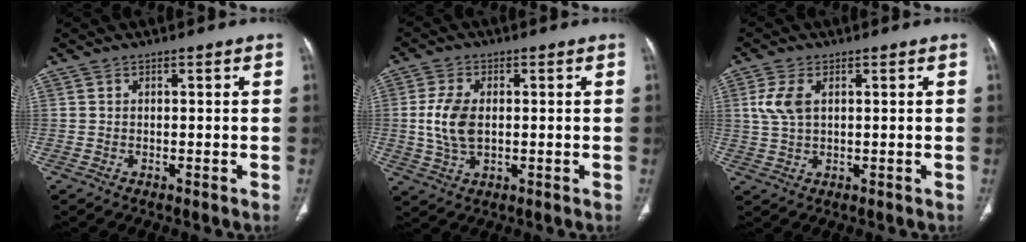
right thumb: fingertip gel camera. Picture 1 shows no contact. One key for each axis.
{"total": 7.6, "fx": 0.3, "fy": 4.4, "fz": 6.1, "tx": -0.135, "ty": -0.001, "tz": 0.008}
{"total": 5.0, "fx": 1.3, "fy": 2.7, "fz": 4.0, "tx": -0.098, "ty": 0.003, "tz": 0.027}